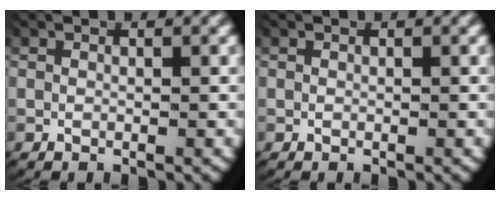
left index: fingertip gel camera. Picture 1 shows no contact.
{"total": 0.0}